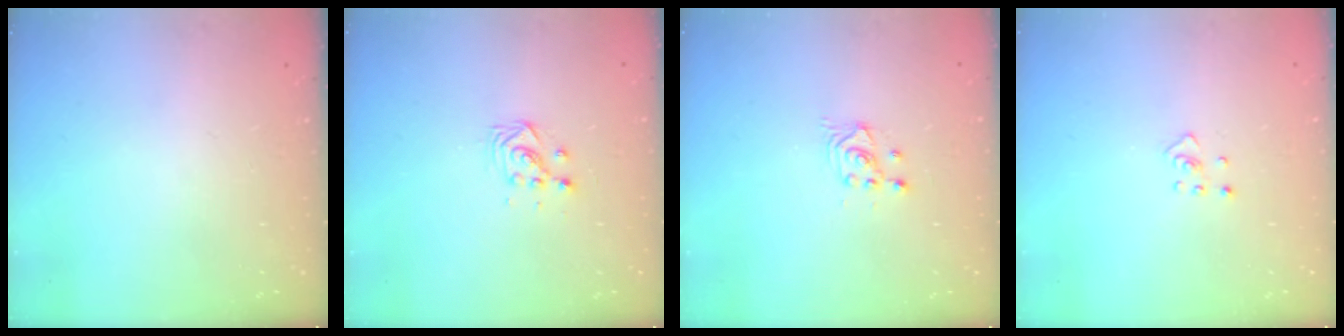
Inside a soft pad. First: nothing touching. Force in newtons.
{"total": 3.5, "press": 3.5, "slide": 0.4}
{"total": 2.7, "press": 2.7, "slide": 0.2}
{"total": 2.4, "press": 2.3, "slide": 0.4}